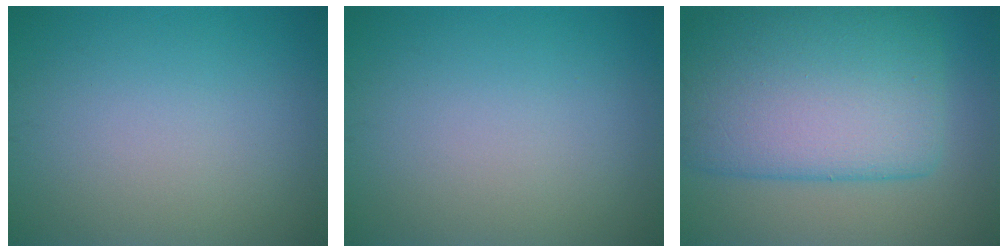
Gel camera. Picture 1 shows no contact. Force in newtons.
{"total": 0.0}
{"total": 12.3, "press": 12.3, "slide": 0.3}